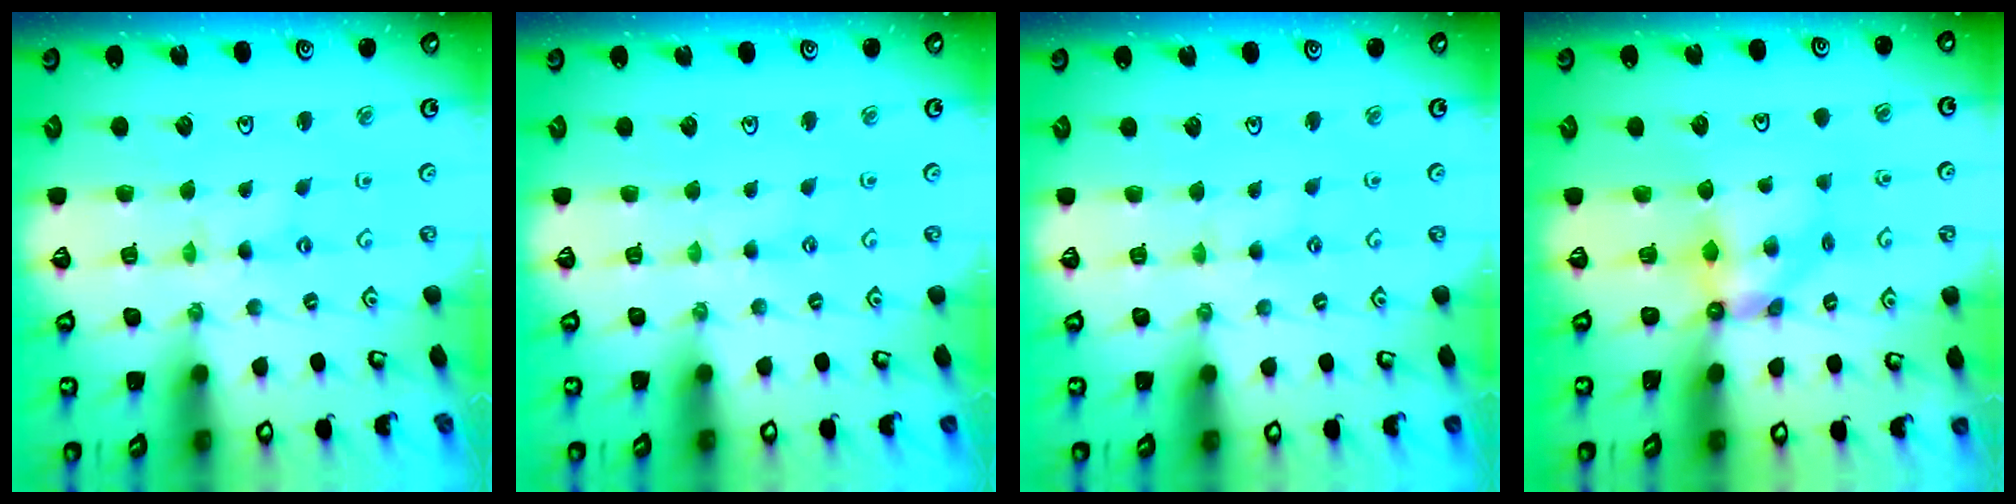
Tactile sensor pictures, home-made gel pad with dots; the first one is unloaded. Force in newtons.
{"total": 0.8, "press": 0.8, "slide": 0.3}
{"total": 2.5, "press": 2.4, "slide": 0.4}
{"total": 5.0, "press": 5.0, "slide": 0.3}